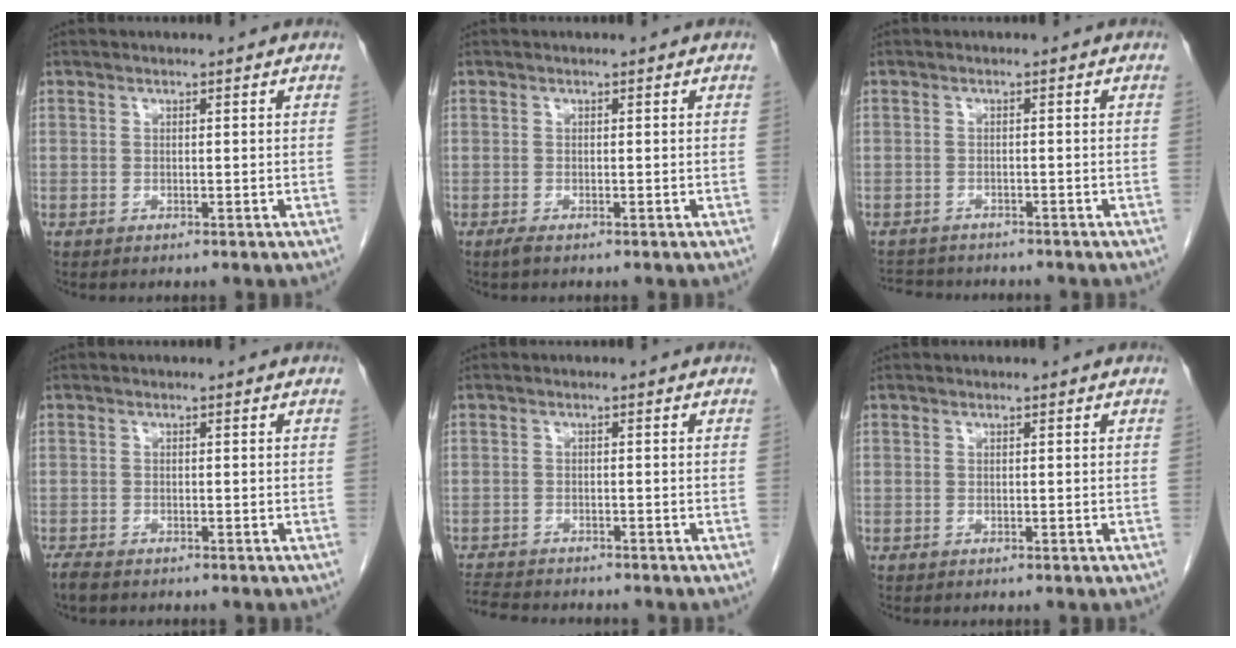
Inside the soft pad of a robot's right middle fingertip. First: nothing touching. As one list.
[{"total": 0.7, "force": [-0.5, 0.0, 0.5], "torque": [-0.014, -0.004, -0.010]}, {"total": 5.8, "force": [-5.4, 1.8, 1.4], "torque": [-0.023, -0.003, -0.078]}, {"total": 2.3, "force": [-1.9, 0.7, 1.1], "torque": [-0.027, -0.007, -0.031]}, {"total": 6.8, "force": [-6.3, 1.2, 2.1], "torque": [-0.038, -0.010, -0.103]}, {"total": 0.0}]